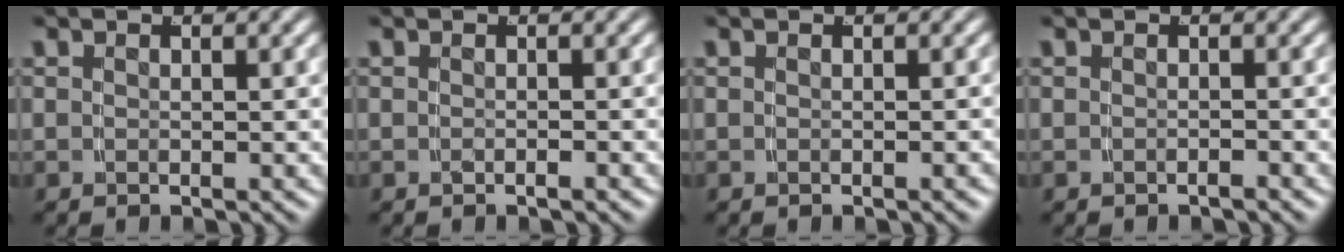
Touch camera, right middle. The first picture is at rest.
{"total": 0.7, "force": [-0.5, -0.5, 0.1], "torque": [-0.001, 0.001, -0.008]}
{"total": 0.0}
{"total": 0.6, "force": [-0.5, -0.2, 0.0], "torque": [0.000, 0.002, -0.011]}